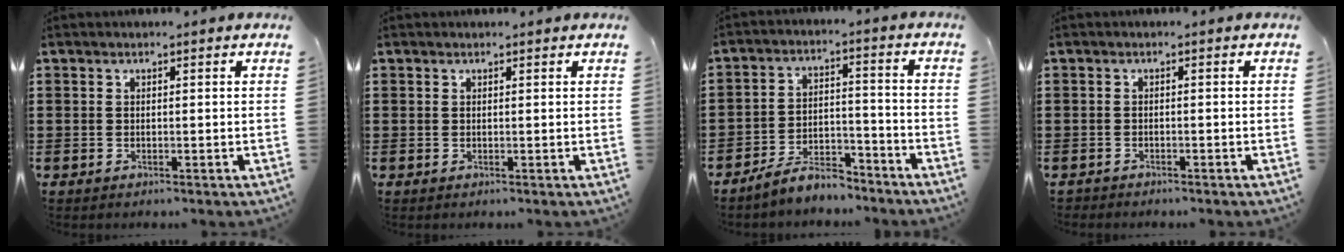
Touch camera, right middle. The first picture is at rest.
{"total": 0.0}
{"total": 6.4, "force": [-6.0, 1.3, 1.7], "torque": [-0.032, 0.011, -0.115]}
{"total": 0.9, "force": [-0.9, 0.1, 0.0], "torque": [-0.004, 0.000, -0.019]}